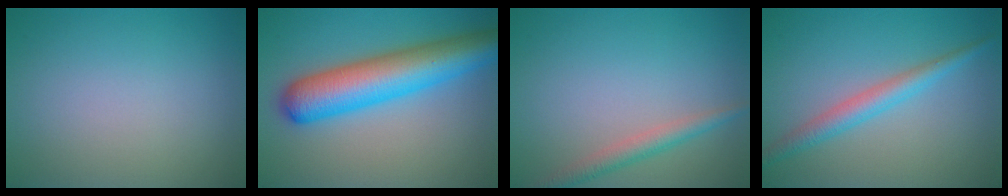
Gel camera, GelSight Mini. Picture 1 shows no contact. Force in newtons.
{"total": 9.0, "press": 9.0, "slide": 0.3}
{"total": 2.3, "press": 2.3, "slide": 0.1}
{"total": 2.9, "press": 2.9, "slide": 0.1}